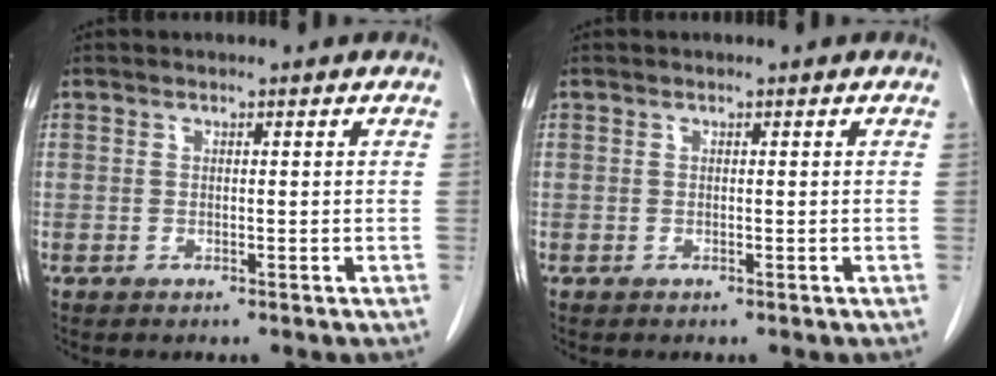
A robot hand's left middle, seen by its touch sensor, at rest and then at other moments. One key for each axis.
{"total": 0.0}